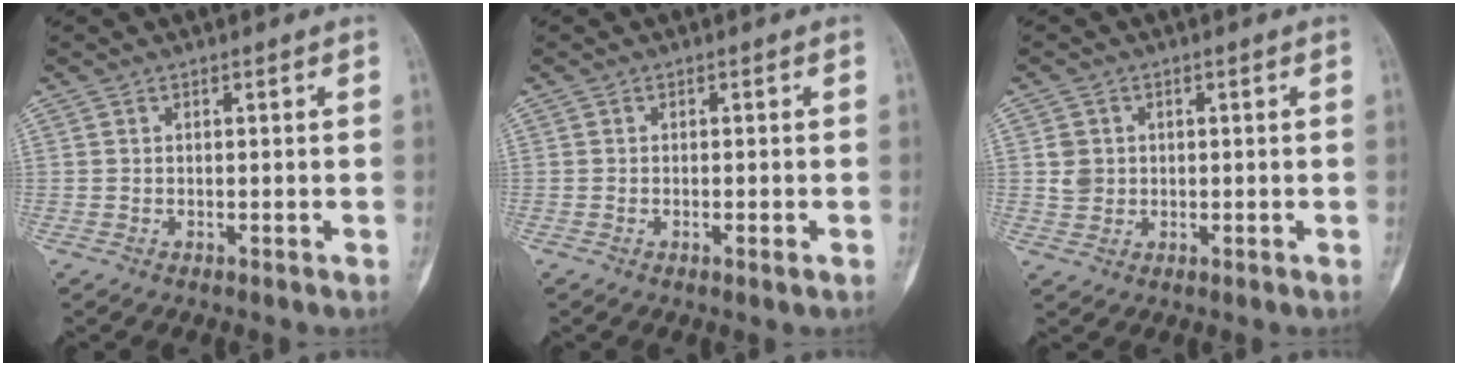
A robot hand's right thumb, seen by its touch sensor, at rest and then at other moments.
{"total": 1.1, "force": [-0.4, 0.2, 1.0], "torque": [-0.015, 0.003, -0.004]}
{"total": 3.3, "force": [0.5, 3.1, 1.2], "torque": [-0.008, 0.002, 0.011]}